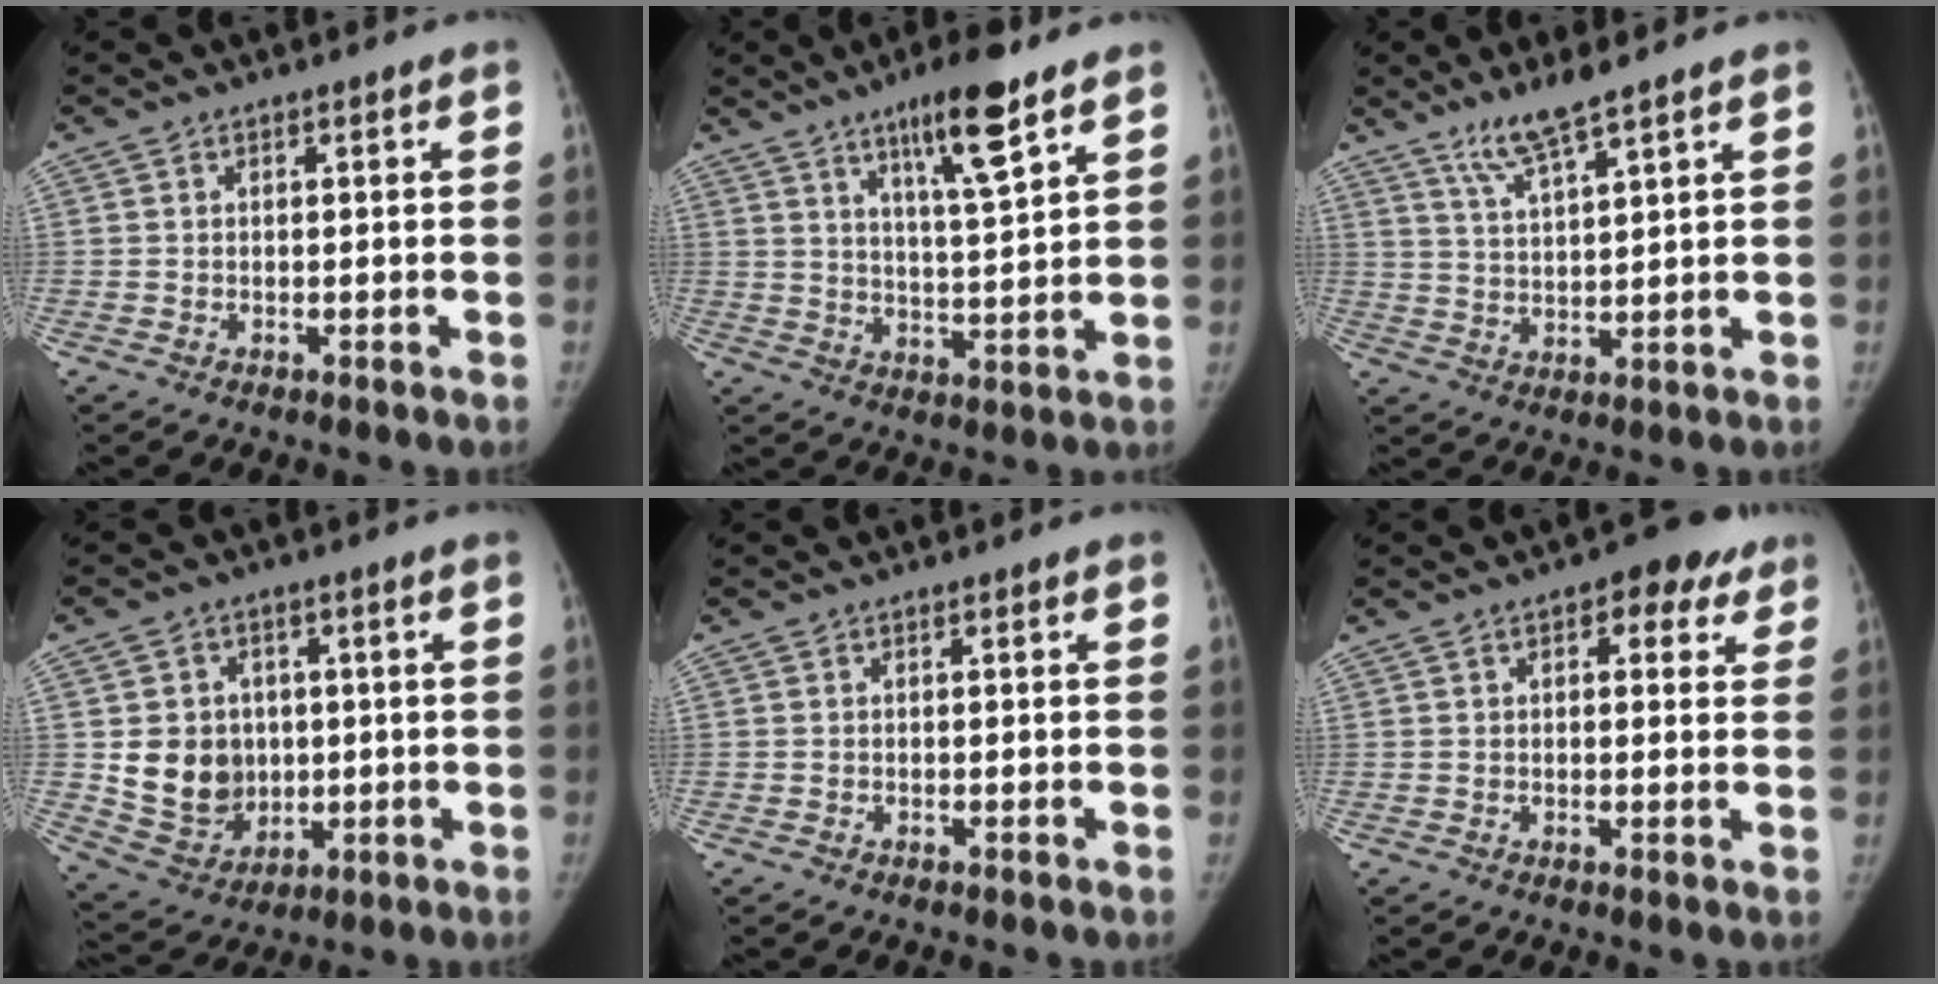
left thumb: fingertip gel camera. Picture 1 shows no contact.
{"total": 11.3, "force": [7.0, 1.6, 8.8], "torque": [-0.138, -0.039, 0.115]}
{"total": 6.9, "force": [5.2, 0.4, 4.4], "torque": [-0.091, -0.032, 0.107]}
{"total": 11.4, "force": [0.7, 9.8, 5.8], "torque": [-0.062, -0.009, 0.034]}
{"total": 0.0}
{"total": 6.6, "force": [3.4, 3.4, 4.5], "torque": [-0.026, -0.006, 0.035]}